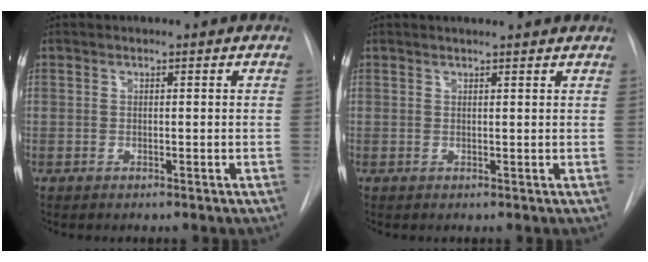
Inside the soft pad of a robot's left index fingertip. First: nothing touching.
{"total": 4.2, "force": [3.8, 0.1, 1.7], "torque": [-0.022, 0.014, 0.036]}